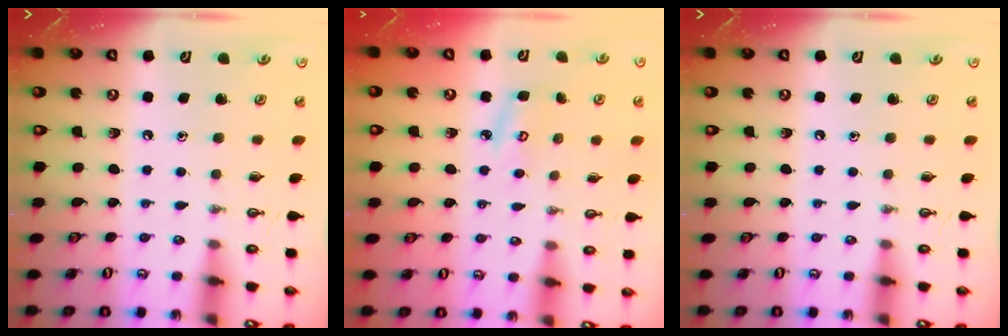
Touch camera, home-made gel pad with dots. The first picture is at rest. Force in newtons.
{"total": 5.4, "press": 5.4, "slide": 0.5}
{"total": 0.0}